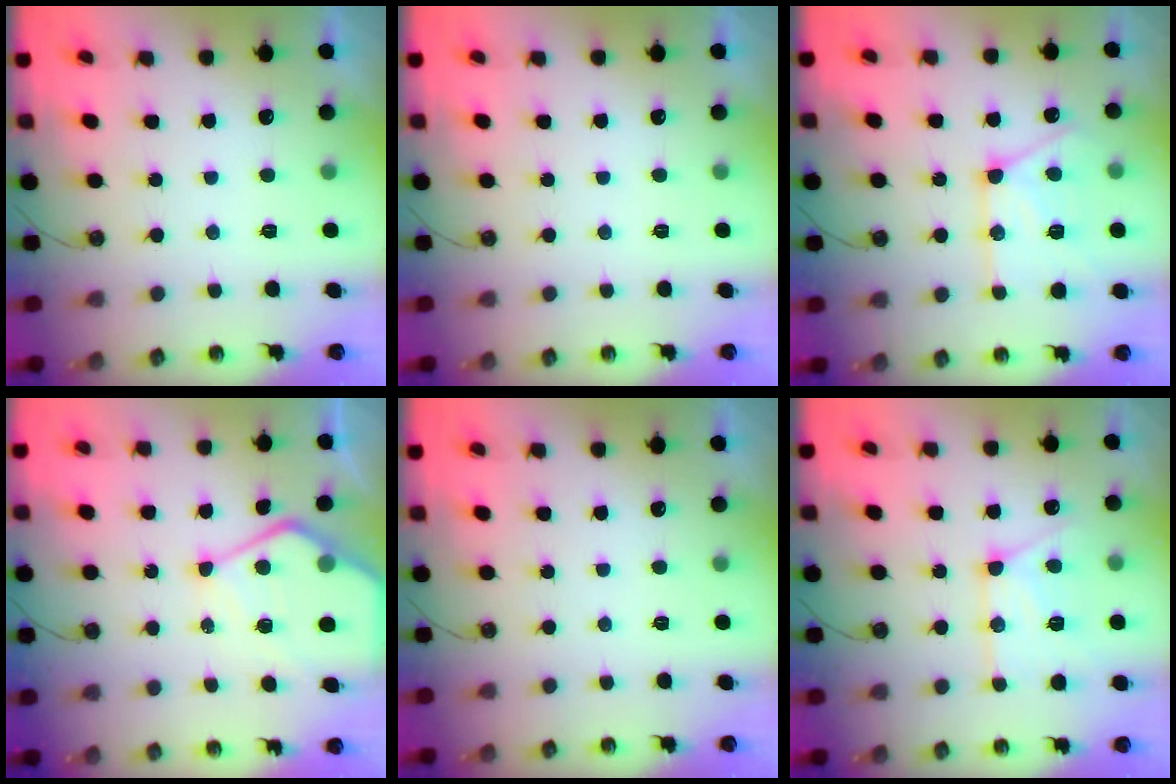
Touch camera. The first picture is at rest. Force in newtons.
{"total": 0.0}
{"total": 15.0, "press": 14.9, "slide": 1.7}
{"total": 13.5, "press": 13.5, "slide": 1.3}
{"total": 0.0}
{"total": 12.9, "press": 12.9, "slide": 1.2}